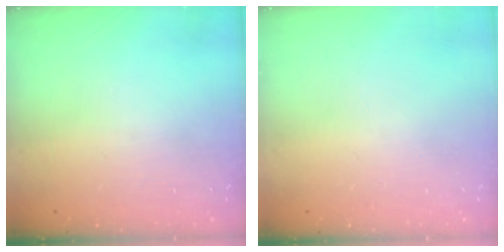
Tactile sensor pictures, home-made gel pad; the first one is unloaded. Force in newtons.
{"total": 0.0}